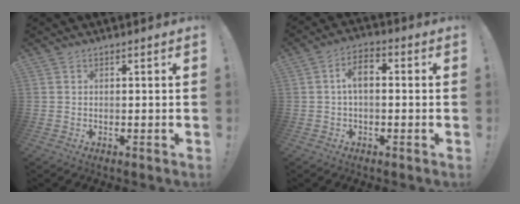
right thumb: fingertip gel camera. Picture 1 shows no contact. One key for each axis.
{"total": 5.9, "fx": 0.1, "fy": 3.0, "fz": 5.1, "tx": -0.091, "ty": 0.009, "tz": 0.004}